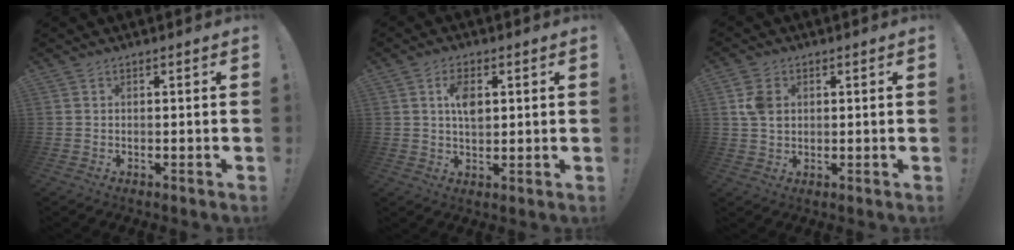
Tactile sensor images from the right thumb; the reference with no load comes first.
{"total": 6.7, "force": [1.6, 3.8, 5.2], "torque": [-0.080, -0.001, 0.027]}
{"total": 5.7, "force": [1.5, 4.3, 3.3], "torque": [-0.052, 0.006, 0.030]}